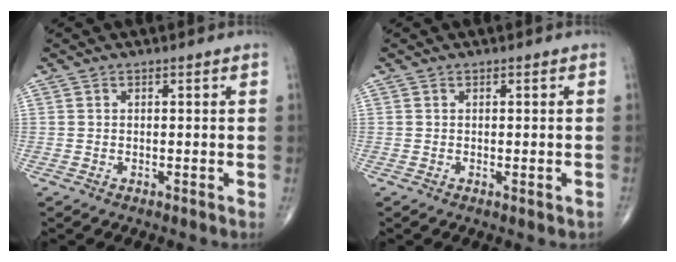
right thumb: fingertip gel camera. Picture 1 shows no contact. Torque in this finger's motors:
{"motor_torque": [-0.09, 0.08, -0.10, -0.05, -0.03]}